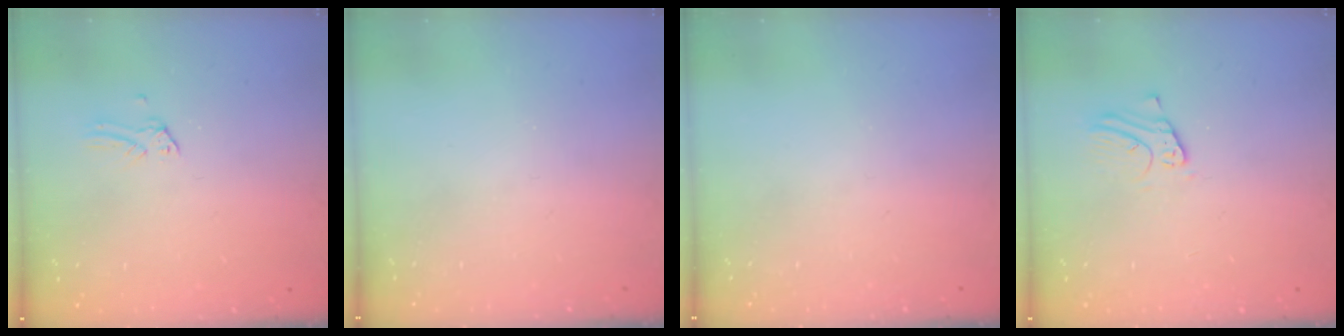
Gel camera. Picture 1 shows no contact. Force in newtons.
{"total": 0.0}
{"total": 0.0}
{"total": 4.7, "press": 4.7, "slide": 0.3}